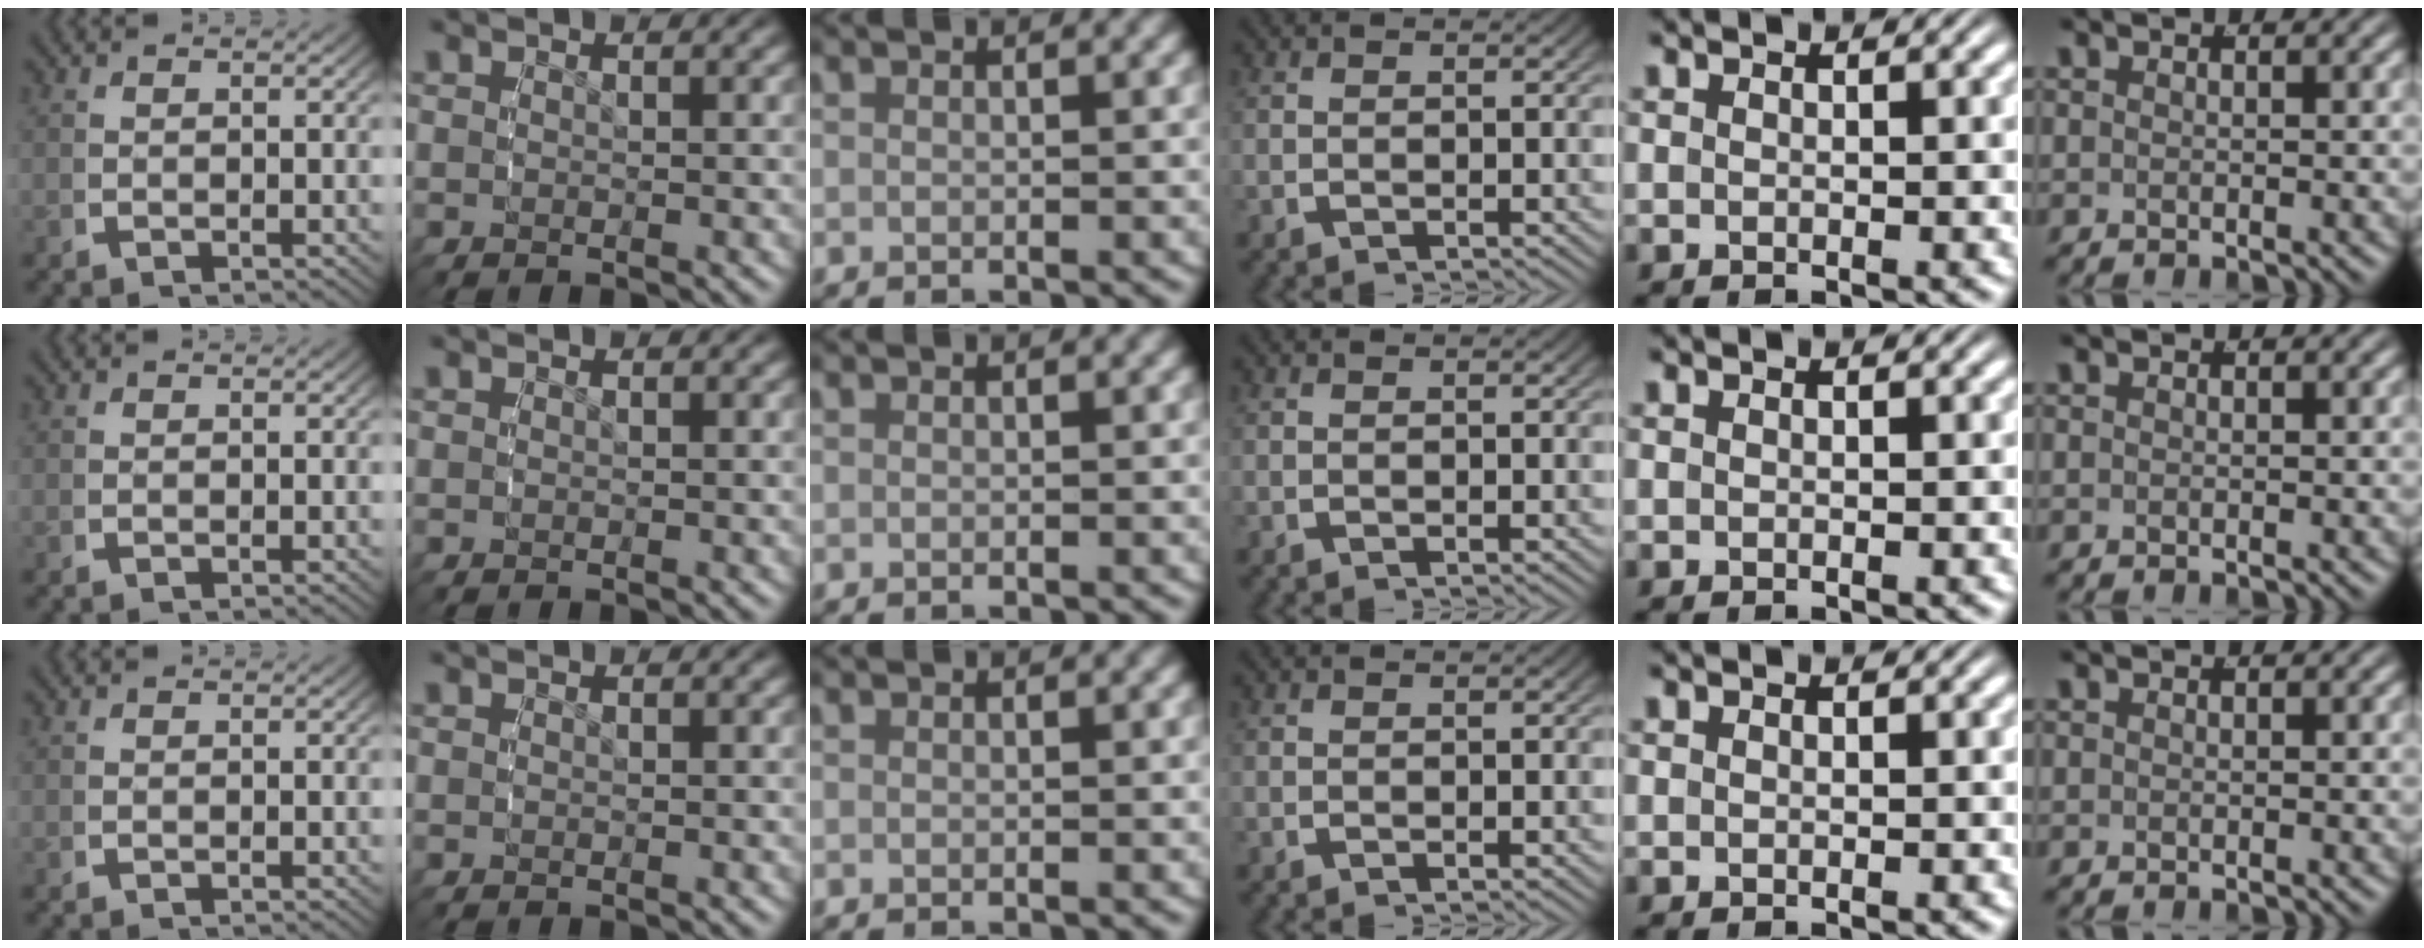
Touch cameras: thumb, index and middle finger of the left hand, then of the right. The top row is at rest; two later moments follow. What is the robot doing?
{"motion": "reach", "object": "backpack"}